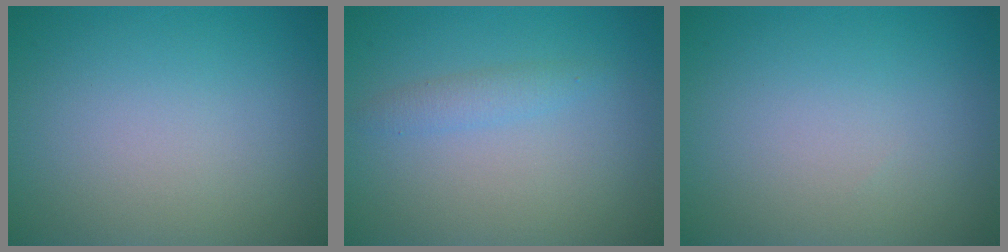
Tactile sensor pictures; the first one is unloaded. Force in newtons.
{"total": 1.4, "press": 1.4, "slide": 0.0}
{"total": 0.0}